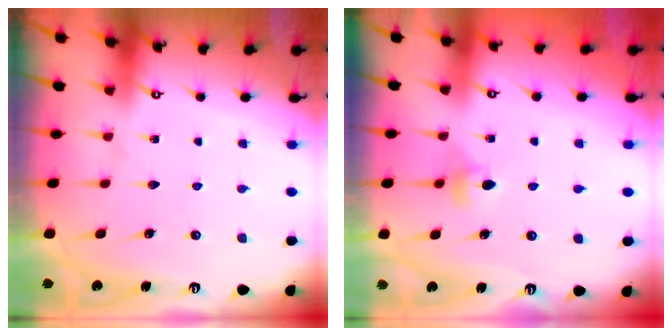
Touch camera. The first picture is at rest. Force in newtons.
{"total": 4.2, "press": 4.2, "slide": 0.5}